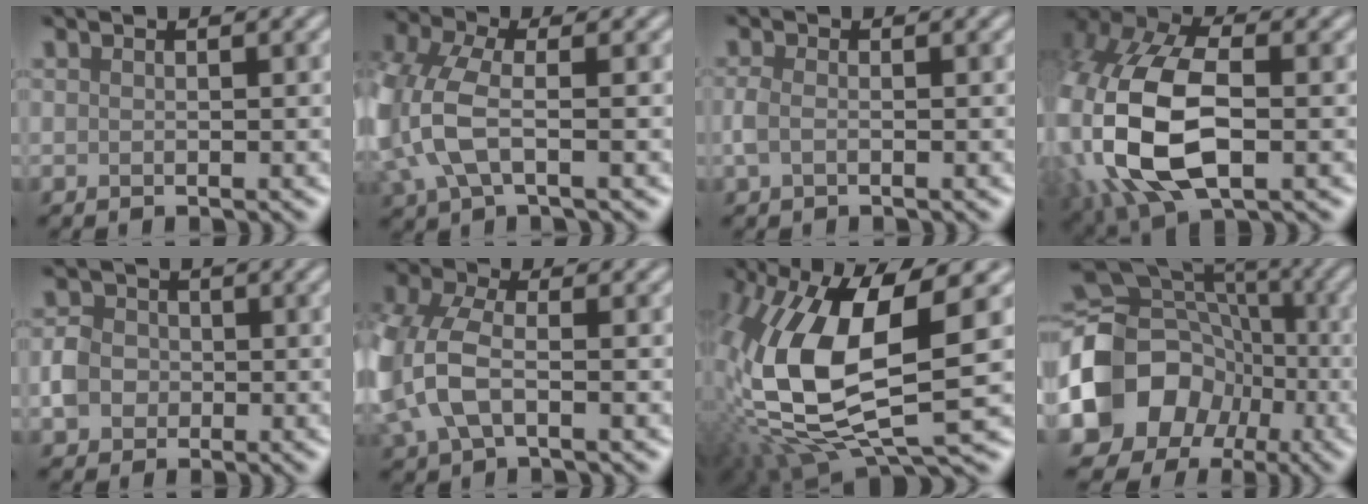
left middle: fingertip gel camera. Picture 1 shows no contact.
{"total": 7.1, "force": [-0.8, 4.0, 5.8], "torque": [-0.158, 0.000, -0.025]}
{"total": 1.4, "force": [-0.4, 0.8, 1.1], "torque": [-0.028, 0.000, -0.012]}
{"total": 14.0, "force": [-1.4, 8.3, 11.2], "torque": [-0.266, -0.006, -0.029]}
{"total": 3.2, "force": [-0.6, 2.8, 1.3], "torque": [-0.019, 0.004, -0.017]}
{"total": 8.8, "force": [-1.1, 5.7, 6.7], "torque": [-0.188, -0.001, -0.025]}
{"total": 13.1, "force": [1.3, 5.5, 11.8], "torque": [-0.264, -0.012, 0.028]}
{"total": 12.9, "force": [-3.4, 10.9, 6.0], "torque": [-0.136, -0.011, -0.072]}